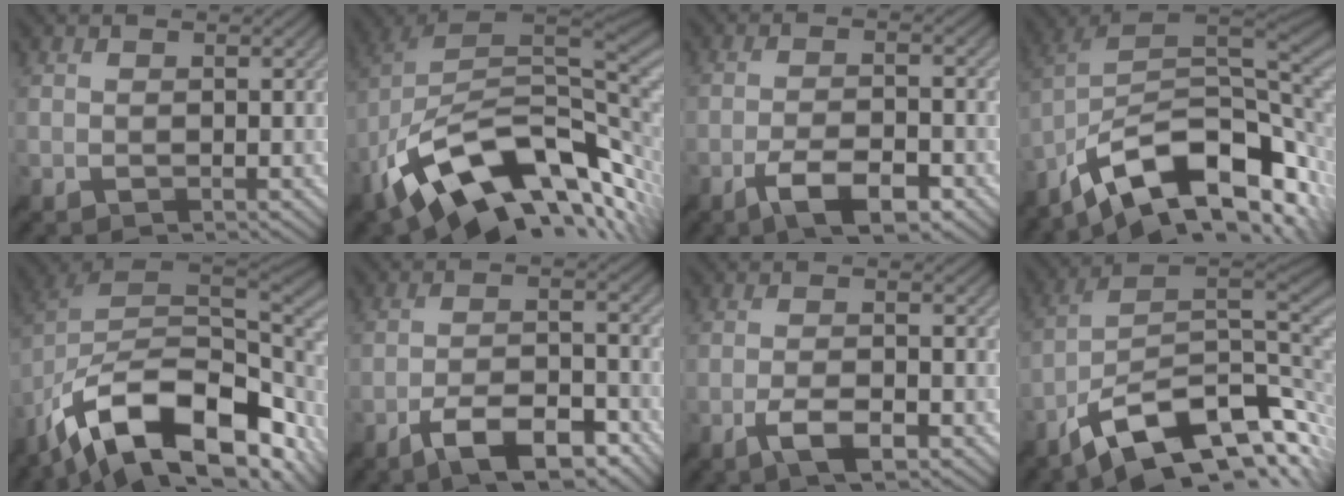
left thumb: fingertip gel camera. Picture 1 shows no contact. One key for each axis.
{"total": 15.7, "fx": -3.6, "fy": 9.0, "fz": 12.4, "tx": -0.239, "ty": -0.006, "tz": -0.060}
{"total": 7.1, "fx": -4.1, "fy": 2.0, "fz": 5.4, "tx": -0.100, "ty": 0.004, "tz": -0.069}
{"total": 14.4, "fx": -5.9, "fy": 6.9, "fz": 11.2, "tx": -0.214, "ty": 0.000, "tz": -0.100}
{"total": 16.1, "fx": -7.1, "fy": 8.4, "fz": 11.8, "tx": -0.247, "ty": -0.024, "tz": -0.115}
{"total": 9.7, "fx": -6.3, "fy": 3.0, "fz": 6.7, "tx": -0.113, "ty": 0.005, "tz": -0.113}
{"total": 4.6, "fx": -2.4, "fy": 1.2, "fz": 3.7, "tx": -0.075, "ty": 0.003, "tz": -0.045}
{"total": 14.7, "fx": -6.7, "fy": 6.3, "fz": 11.5, "tx": -0.213, "ty": 0.003, "tz": -0.114}